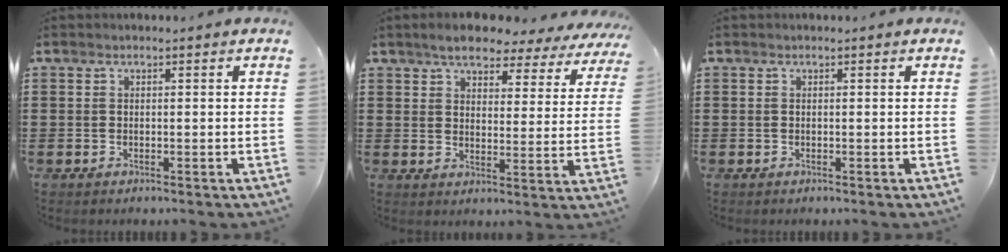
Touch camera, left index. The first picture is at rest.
{"total": 5.8, "force": [5.3, 1.5, 1.9], "torque": [-0.053, -0.022, 0.090]}
{"total": 0.0}